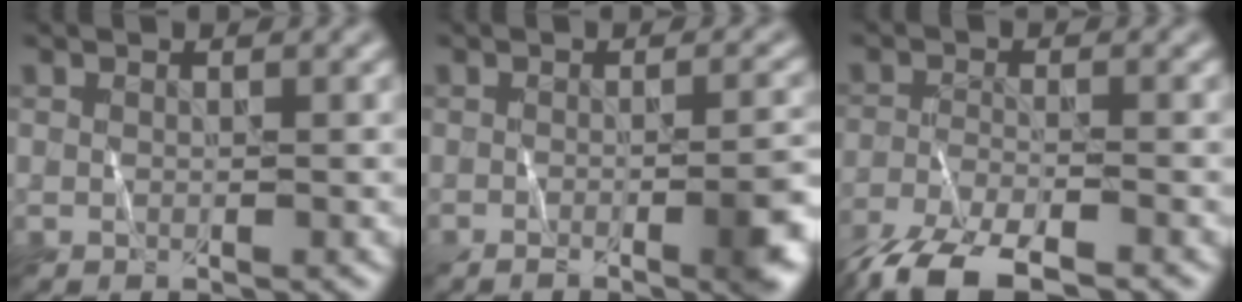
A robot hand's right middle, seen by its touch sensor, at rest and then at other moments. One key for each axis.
{"total": 4.5, "fx": -1.9, "fy": 1.3, "fz": 4.0, "tx": -0.040, "ty": 0.000, "tz": -0.027}
{"total": 5.5, "fx": -4.6, "fy": 1.1, "fz": 2.9, "tx": -0.053, "ty": -0.009, "tz": -0.094}